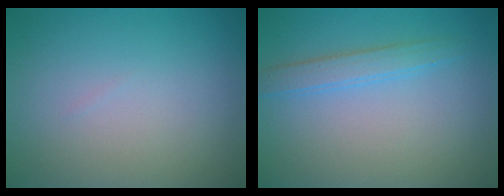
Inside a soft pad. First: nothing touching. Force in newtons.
{"total": 2.1, "press": 2.1, "slide": 0.1}